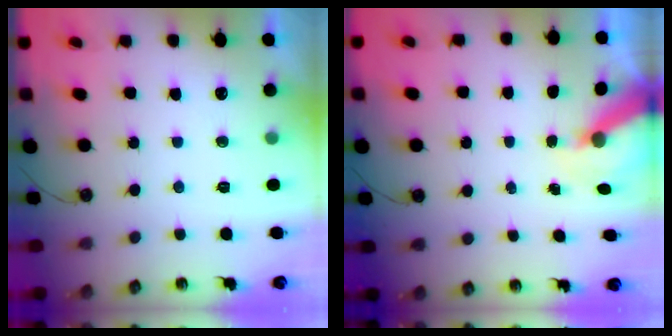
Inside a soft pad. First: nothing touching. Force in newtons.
{"total": 7.7, "press": 7.7, "slide": 0.7}